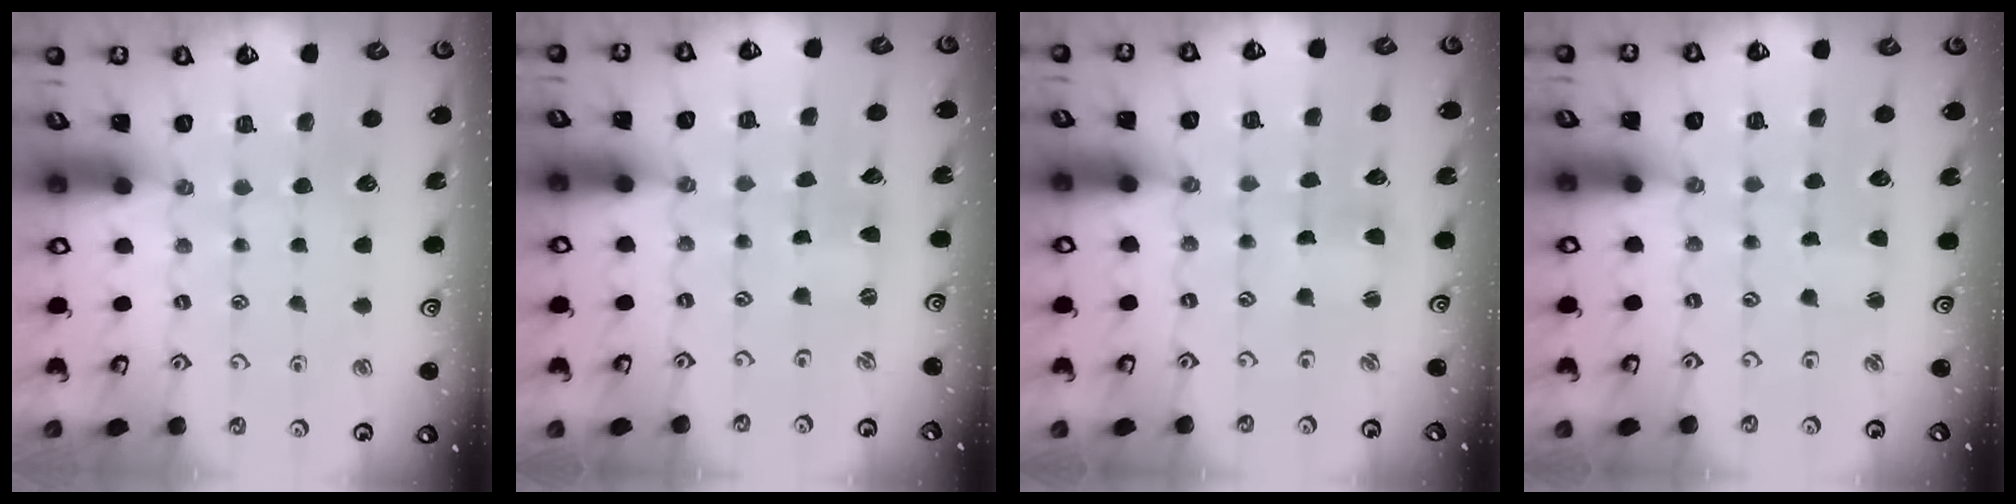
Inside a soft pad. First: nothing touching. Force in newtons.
{"total": 0.0}
{"total": 1.1, "press": 1.0, "slide": 0.2}
{"total": 1.3, "press": 1.2, "slide": 0.1}